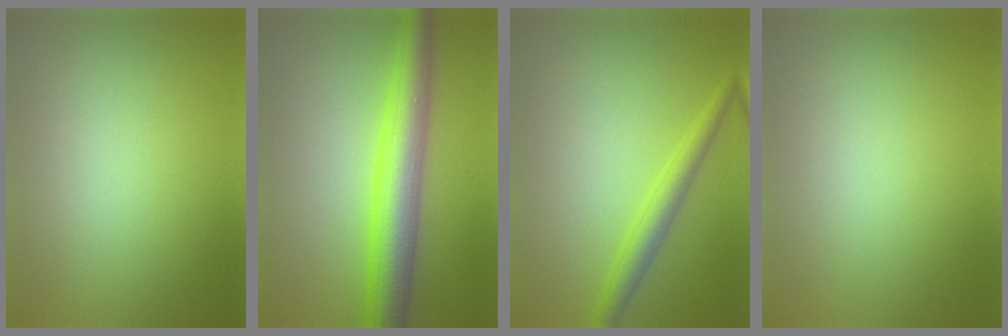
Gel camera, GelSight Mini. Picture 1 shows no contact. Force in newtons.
{"total": 7.1, "press": 7.1, "slide": 0.1}
{"total": 2.7, "press": 2.7, "slide": 0.2}
{"total": 0.0}